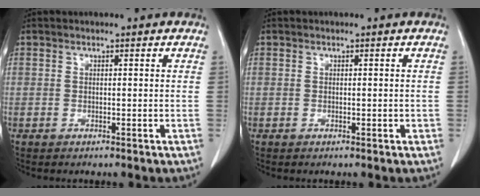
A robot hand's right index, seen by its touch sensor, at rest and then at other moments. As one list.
[{"total": 0.7, "force": [-0.1, 0.3, 0.6], "torque": [-0.013, 0.003, 0.002]}]